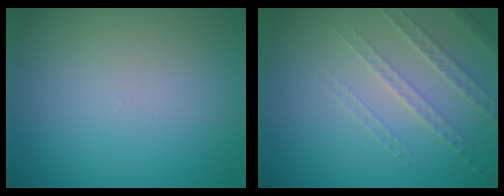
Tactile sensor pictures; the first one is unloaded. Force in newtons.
{"total": 1.9, "press": 1.7, "slide": 0.8}